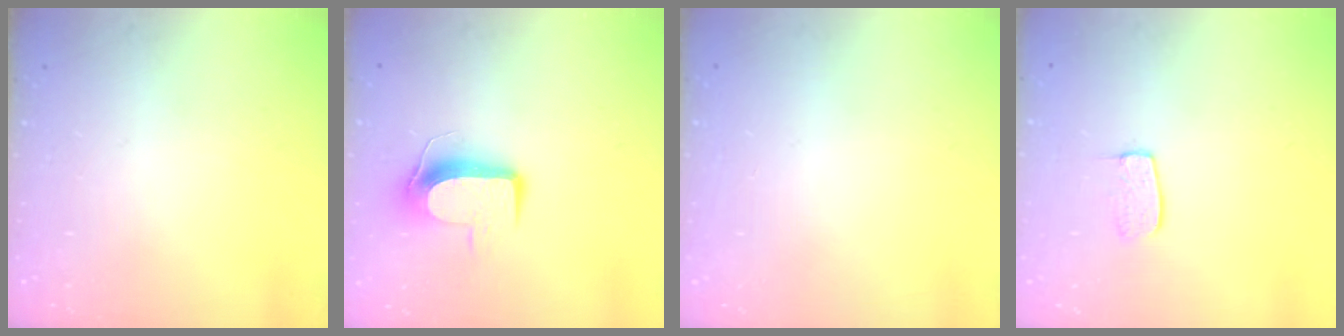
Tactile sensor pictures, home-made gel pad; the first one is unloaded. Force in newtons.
{"total": 9.3, "press": 9.2, "slide": 0.9}
{"total": 0.0}
{"total": 5.6, "press": 5.6, "slide": 0.2}